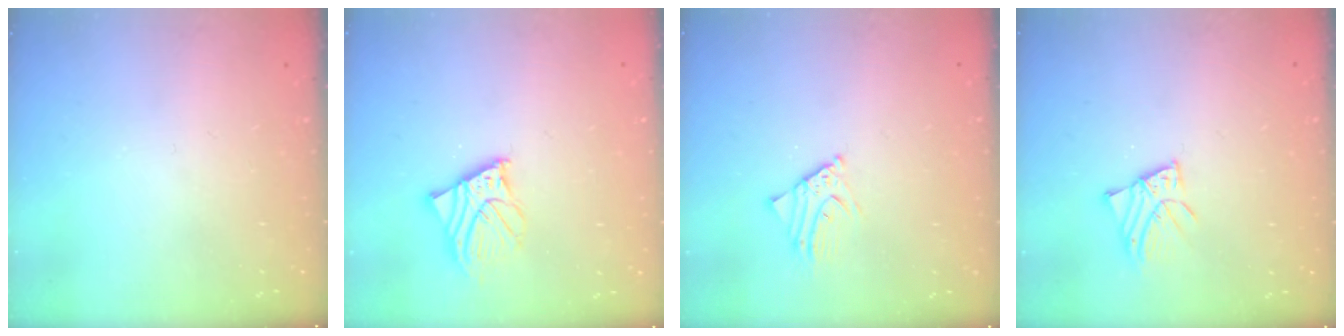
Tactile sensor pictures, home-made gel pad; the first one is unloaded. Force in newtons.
{"total": 8.6, "press": 8.5, "slide": 1.3}
{"total": 3.4, "press": 3.4, "slide": 0.2}
{"total": 3.0, "press": 3.0, "slide": 0.5}